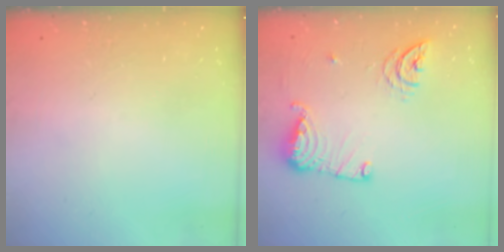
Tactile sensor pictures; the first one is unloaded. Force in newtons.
{"total": 12.2, "press": 12.1, "slide": 1.2}